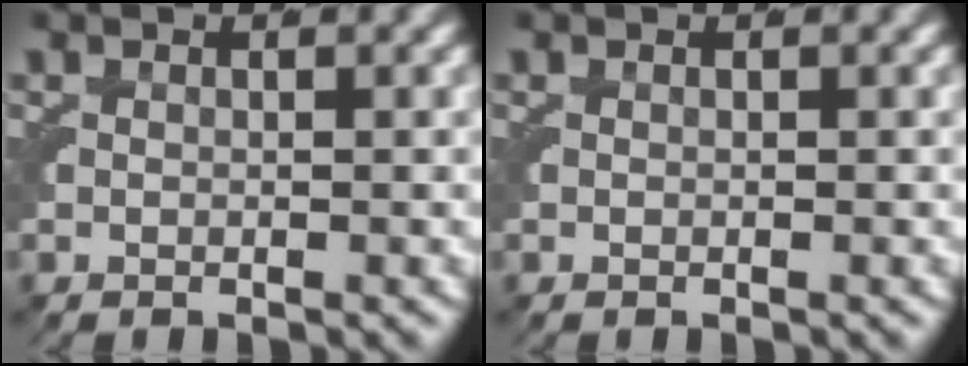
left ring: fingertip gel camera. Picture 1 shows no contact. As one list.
[{"total": 0.0}]